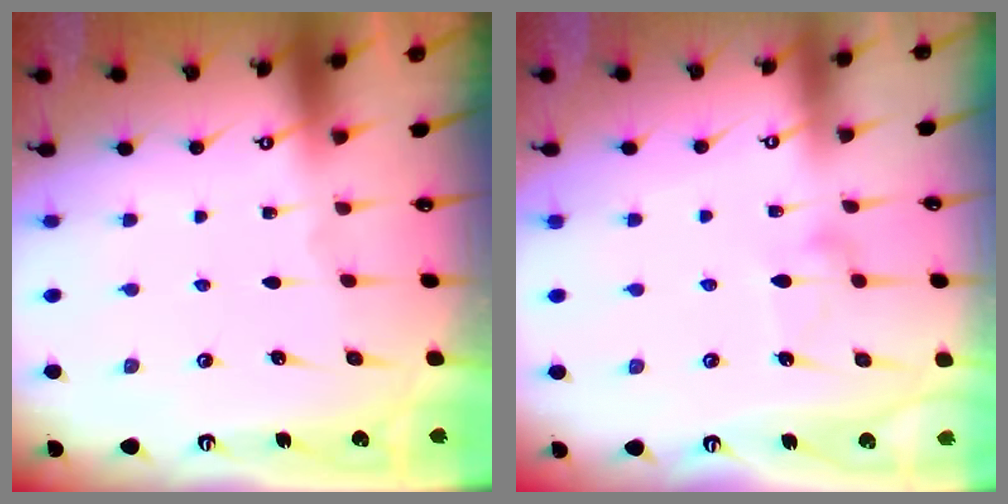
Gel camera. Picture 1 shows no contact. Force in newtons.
{"total": 7.0, "press": 7.0, "slide": 0.4}